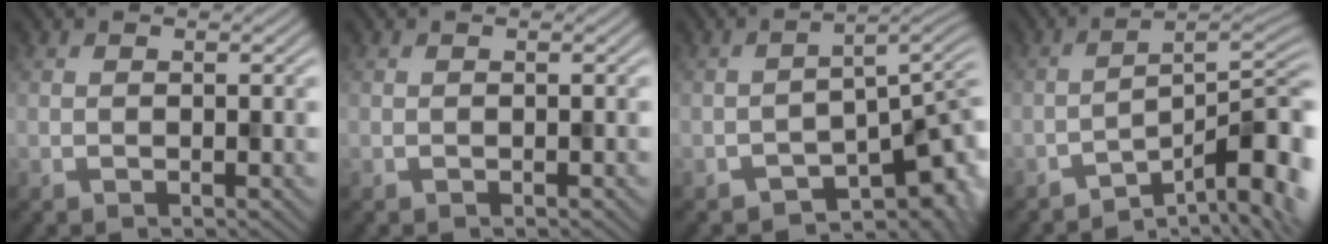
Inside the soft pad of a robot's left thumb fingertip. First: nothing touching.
{"total": 0.0}
{"total": 7.5, "force": [-4.5, 2.6, 5.4], "torque": [-0.065, -0.004, -0.072]}
{"total": 10.5, "force": [-6.4, 2.3, 8.1], "torque": [-0.120, -0.001, -0.098]}